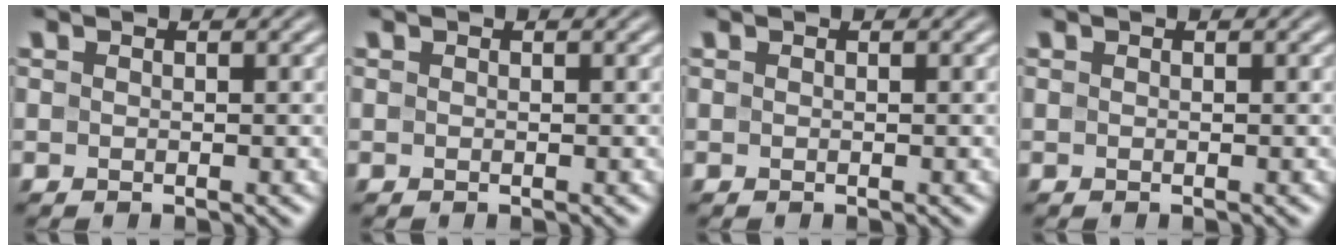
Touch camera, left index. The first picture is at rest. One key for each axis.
{"total": 0.0}
{"total": 0.0}
{"total": 0.0}